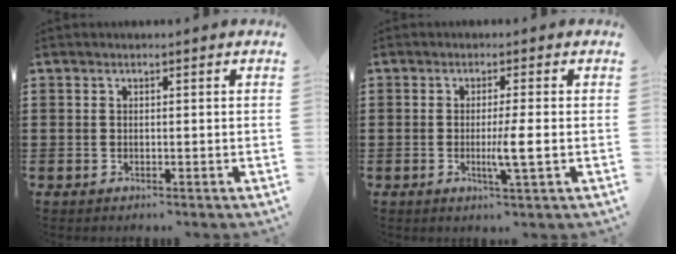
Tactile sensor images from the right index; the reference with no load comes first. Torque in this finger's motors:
{"motor_torque": [2.02, 0.11, 0.16, 0.07]}